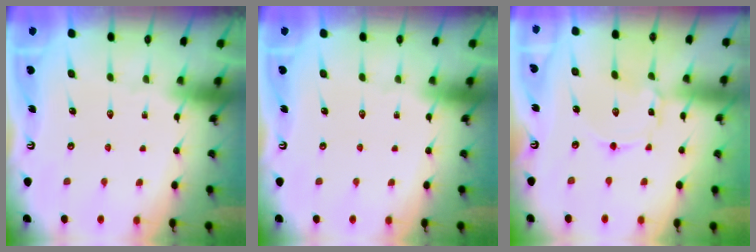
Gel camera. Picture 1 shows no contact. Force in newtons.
{"total": 0.0}
{"total": 2.2, "press": 2.2, "slide": 0.2}